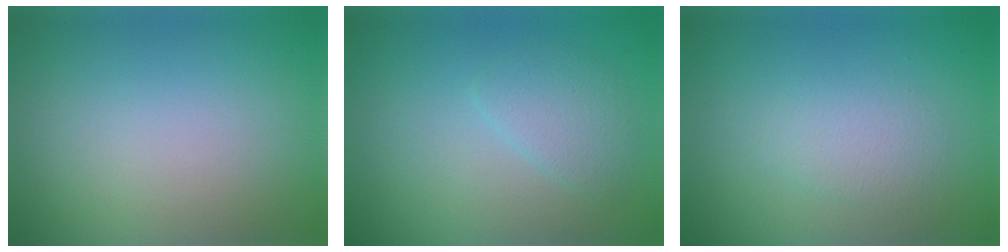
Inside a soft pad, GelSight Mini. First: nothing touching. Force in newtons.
{"total": 2.2, "press": 2.1, "slide": 0.1}
{"total": 2.0, "press": 2.0, "slide": 0.1}